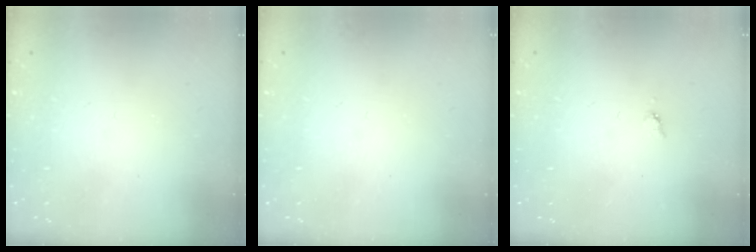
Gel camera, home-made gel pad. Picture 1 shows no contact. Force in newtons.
{"total": 0.0}
{"total": 4.4, "press": 4.4, "slide": 0.4}